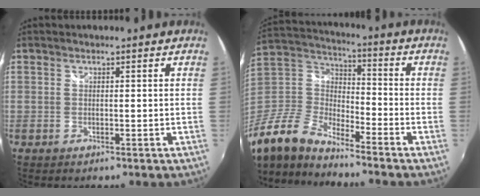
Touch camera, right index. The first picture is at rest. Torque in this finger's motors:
{"motor_torque": [0.31, -0.41, 0.28, 0.03]}